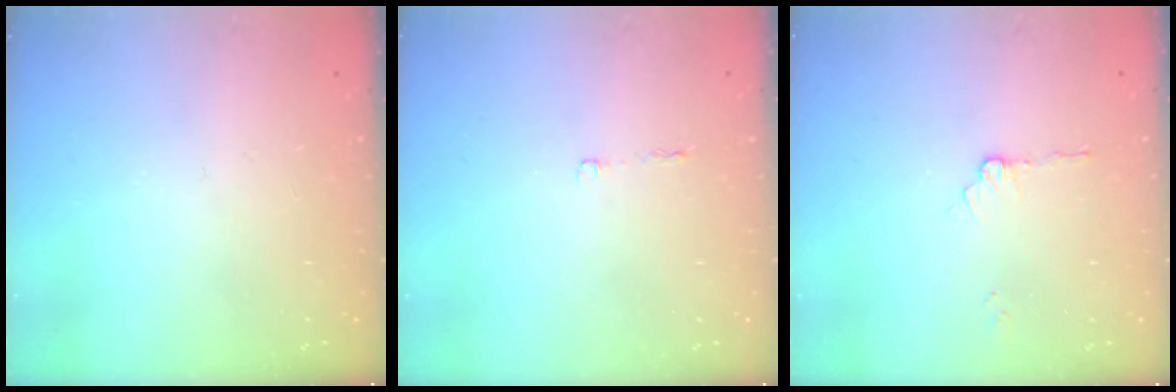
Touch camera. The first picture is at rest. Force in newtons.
{"total": 2.5, "press": 2.4, "slide": 0.4}
{"total": 3.3, "press": 3.3, "slide": 0.4}